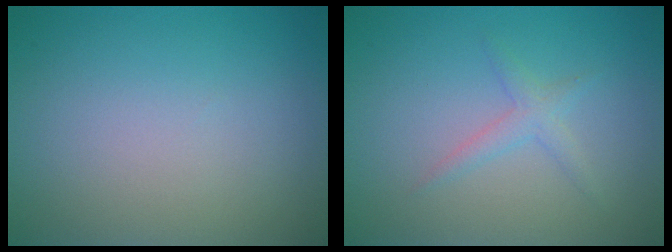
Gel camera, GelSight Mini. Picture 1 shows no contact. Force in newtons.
{"total": 1.4, "press": 1.4, "slide": 0.1}